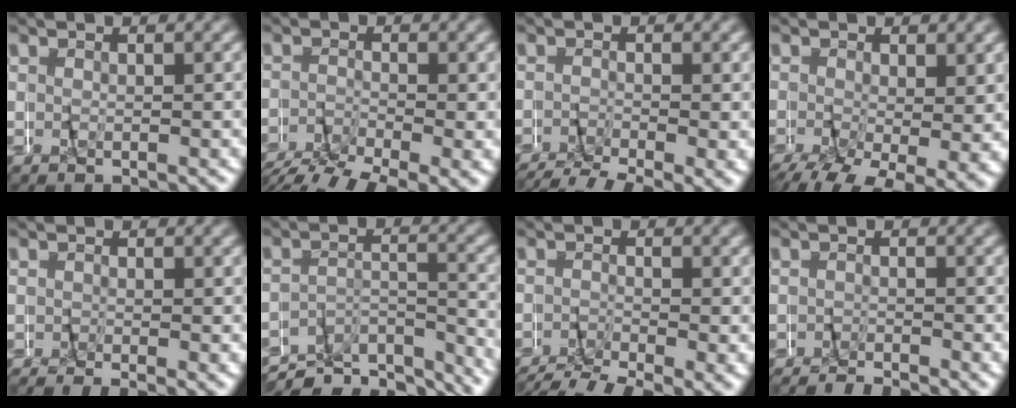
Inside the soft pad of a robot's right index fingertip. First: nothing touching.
{"total": 3.8, "force": [-3.3, 1.2, 1.5], "torque": [-0.016, -0.006, -0.058]}
{"total": 5.1, "force": [-4.1, 1.8, 2.3], "torque": [-0.029, -0.018, -0.061]}
{"total": 6.6, "force": [-3.5, 3.0, 4.7], "torque": [-0.078, -0.037, -0.036]}
{"total": 1.8, "force": [-0.9, 0.7, 1.4], "torque": [-0.017, 0.000, -0.018]}
{"total": 7.2, "force": [-7.0, 0.7, 1.3], "torque": [-0.012, -0.010, -0.118]}
{"total": 5.0, "force": [-4.1, 2.0, 2.1], "torque": [-0.027, -0.017, -0.063]}
{"total": 2.4, "force": [-2.2, 0.8, 0.6], "torque": [-0.009, -0.004, -0.039]}